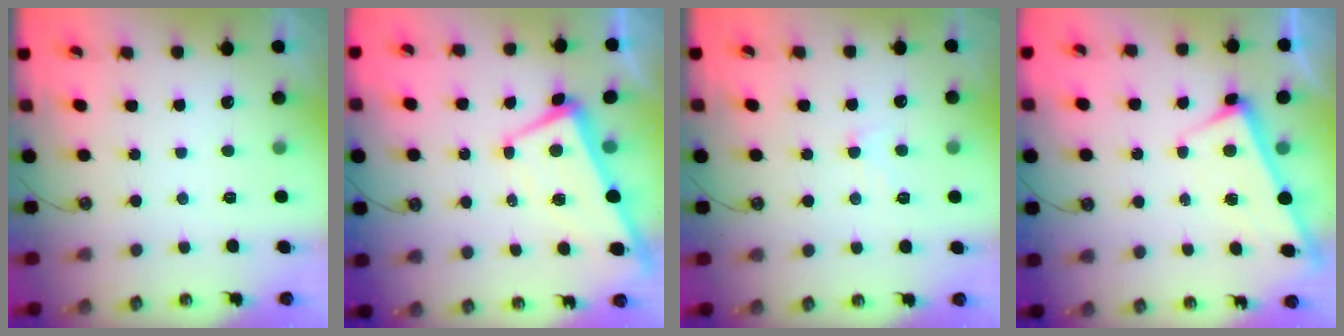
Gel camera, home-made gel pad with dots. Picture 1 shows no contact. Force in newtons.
{"total": 0.9, "press": 0.5, "slide": 0.7}
{"total": 2.8, "press": 2.7, "slide": 0.6}
{"total": 2.4, "press": 2.4, "slide": 0.1}